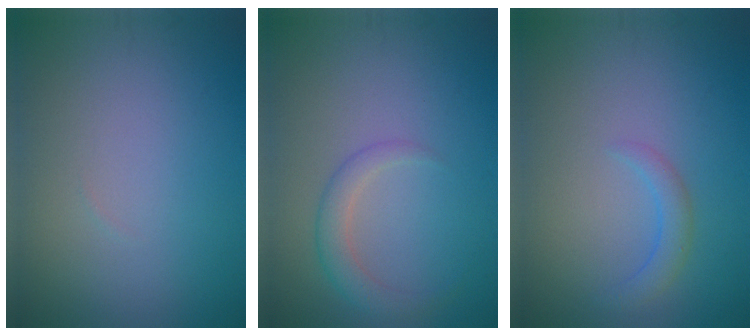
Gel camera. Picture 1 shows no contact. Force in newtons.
{"total": 2.3, "press": 2.2, "slide": 0.1}
{"total": 1.6, "press": 1.6, "slide": 0.2}